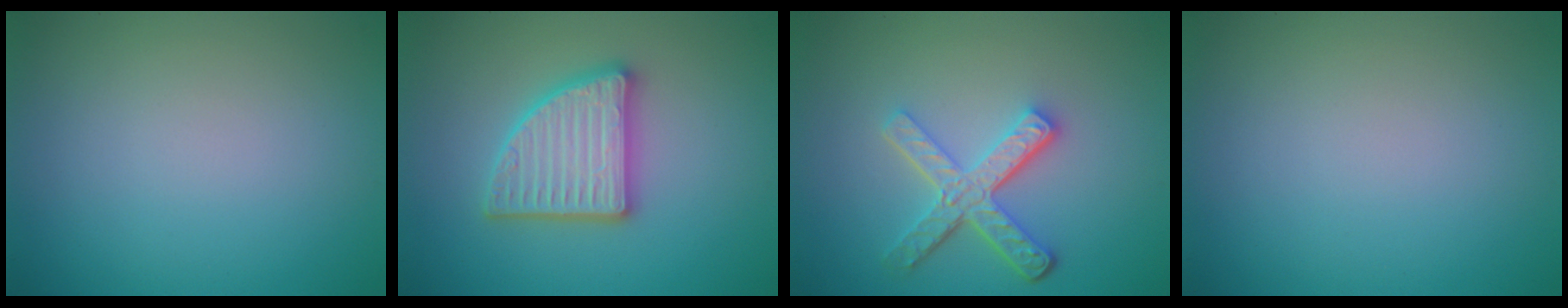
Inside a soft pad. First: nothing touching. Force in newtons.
{"total": 4.9, "press": 4.8, "slide": 0.7}
{"total": 4.7, "press": 3.5, "slide": 3.2}
{"total": 0.0}